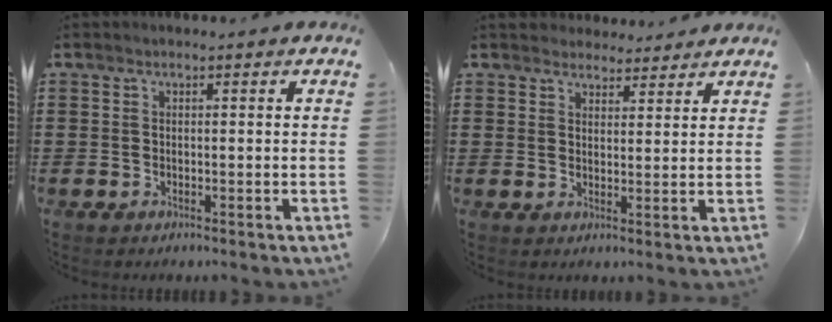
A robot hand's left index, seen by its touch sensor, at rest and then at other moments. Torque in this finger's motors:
{"motor_torque": [0.55, 0.11, 0.04, -0.01]}